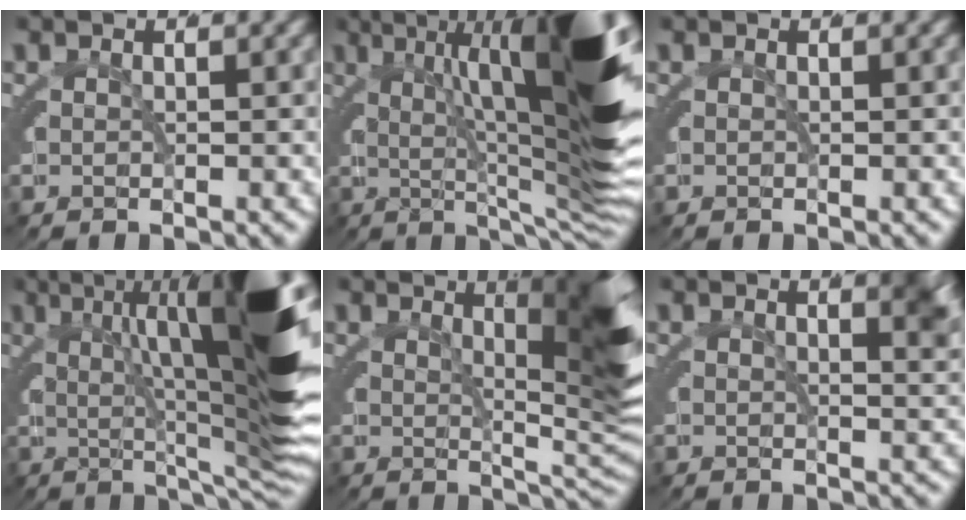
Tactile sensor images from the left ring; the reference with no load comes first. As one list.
[{"total": 20.8, "force": [3.5, 5.6, 19.7], "torque": [-0.232, 0.041, 0.037]}, {"total": 0.0}, {"total": 18.6, "force": [2.8, 4.7, 17.7], "torque": [-0.207, 0.040, 0.026]}, {"total": 10.9, "force": [2.0, 2.6, 10.4], "torque": [-0.090, 0.014, 0.031]}, {"total": 3.0, "force": [1.0, 0.4, 2.8], "torque": [-0.020, -0.002, 0.018]}]